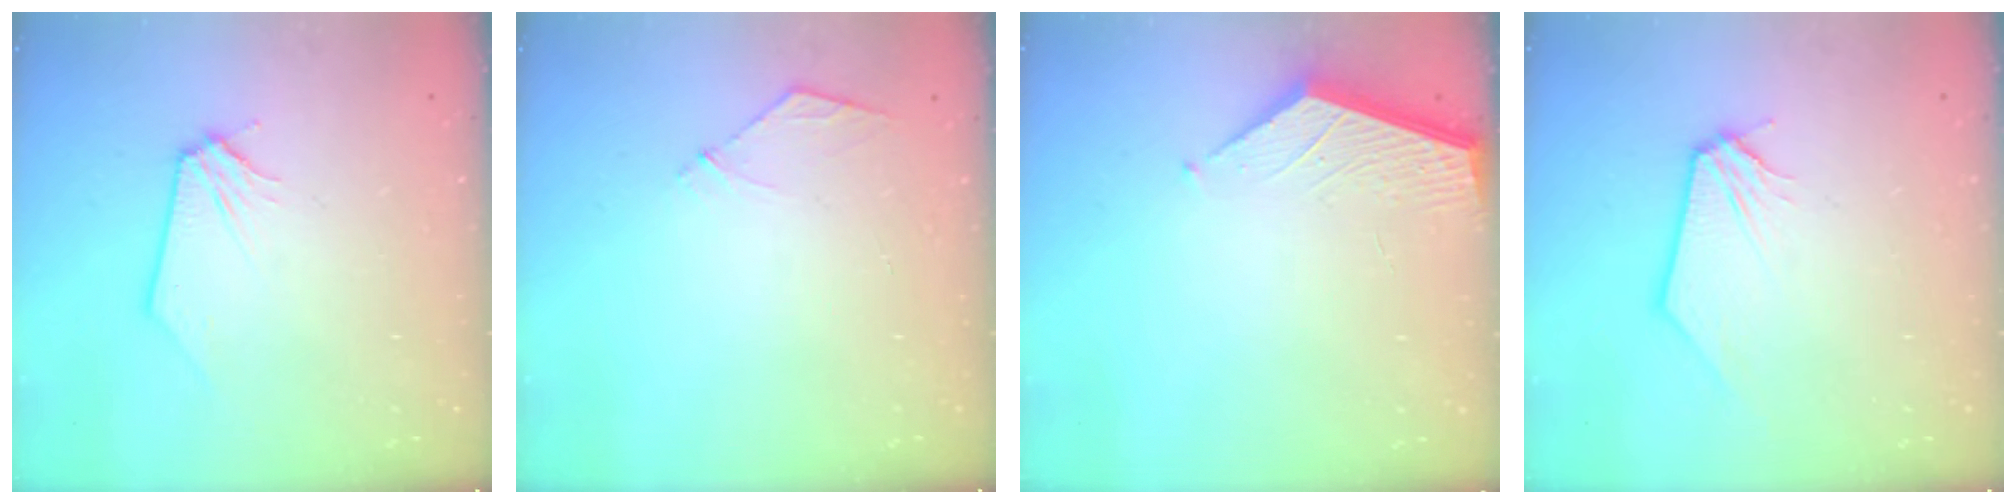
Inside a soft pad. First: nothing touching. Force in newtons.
{"total": 4.8, "press": 4.7, "slide": 0.6}
{"total": 2.1, "press": 2.1, "slide": 0.2}
{"total": 0.0}